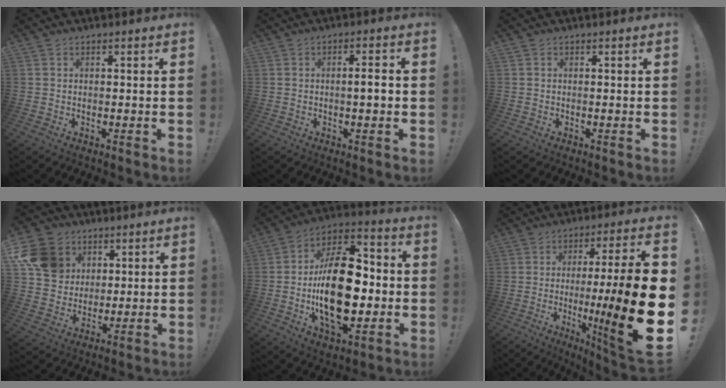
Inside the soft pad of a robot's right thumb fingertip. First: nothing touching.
{"total": 3.9, "force": [-0.6, 0.2, 3.9], "torque": [-0.060, 0.000, -0.017]}
{"total": 0.0}
{"total": 14.5, "force": [5.0, 12.2, 5.9], "torque": [-0.088, -0.015, 0.106]}
{"total": 25.3, "force": [-2.7, 14.0, 20.9], "torque": [-0.377, 0.012, -0.037]}
{"total": 23.7, "force": [-3.4, 1.7, 23.3], "torque": [-0.379, -0.008, -0.053]}